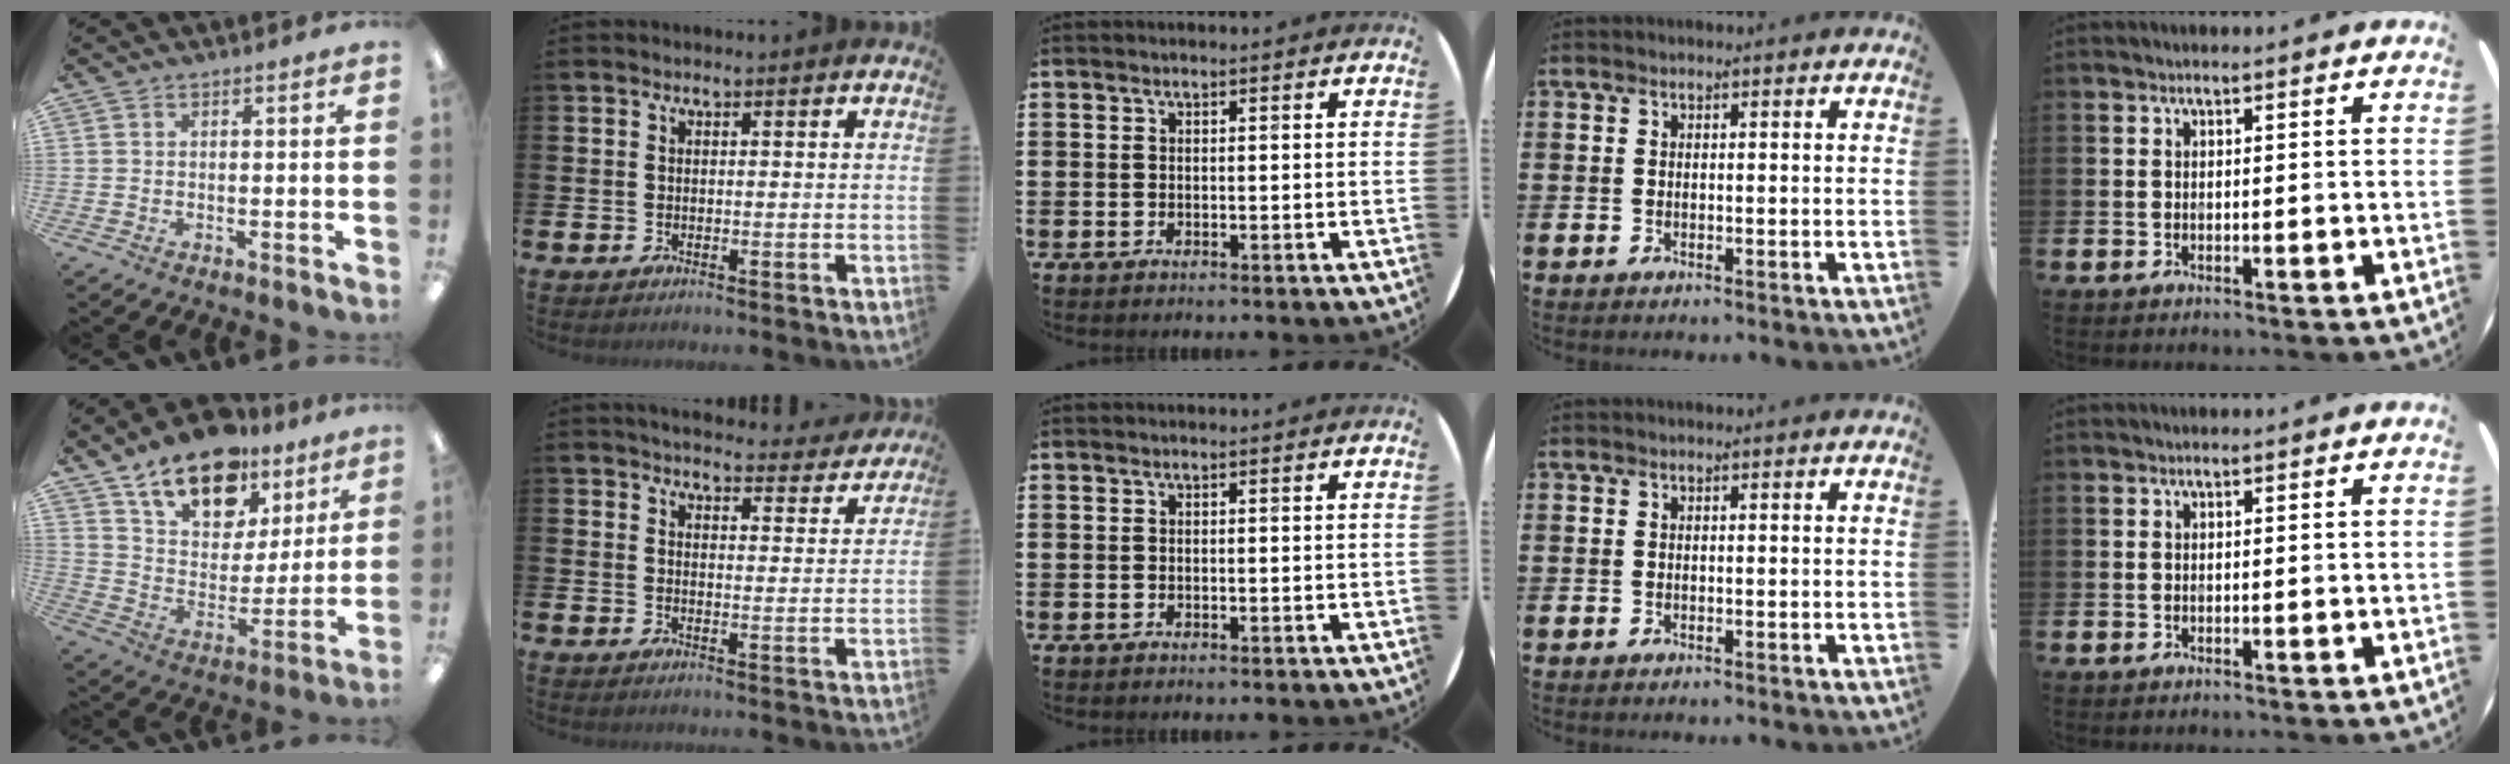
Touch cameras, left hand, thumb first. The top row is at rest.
{"thumb": {"total": 17.8, "force": [12.7, 9.8, 7.8], "torque": [-0.135, -0.070, 0.228]}, "index": {"total": 4.5, "force": [4.5, 0.7, 0.4], "torque": [-0.008, -0.037, 0.075]}}